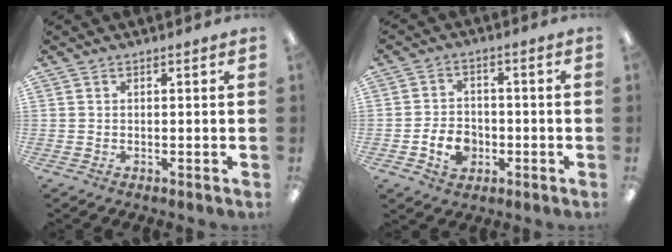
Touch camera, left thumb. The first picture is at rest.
{"total": 6.9, "force": [-2.5, 5.0, 3.9], "torque": [-0.081, 0.013, -0.044]}